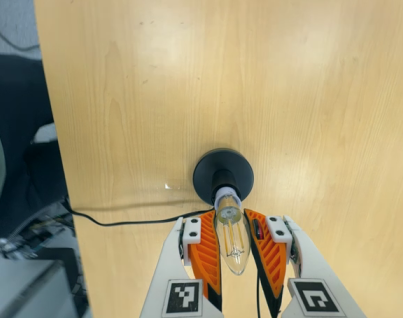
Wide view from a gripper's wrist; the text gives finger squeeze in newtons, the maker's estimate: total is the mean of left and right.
{"total": 16.3, "left": 15.6, "right": 17.1}